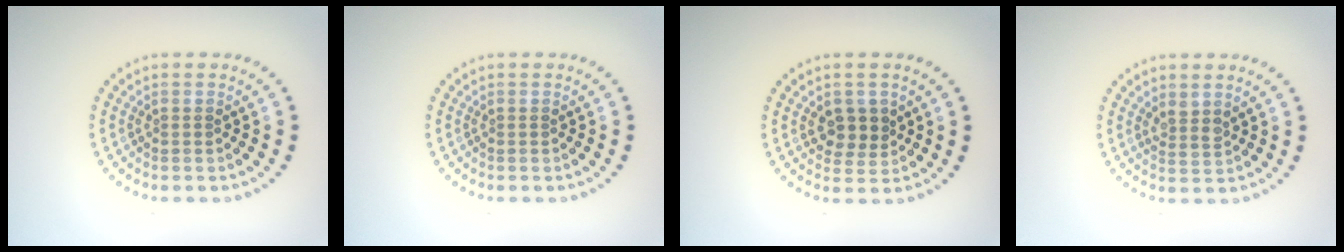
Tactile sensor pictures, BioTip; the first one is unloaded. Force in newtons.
{"total": 0.0}
{"total": 2.5, "press": 2.3, "slide": 0.9}
{"total": 1.3, "press": 1.1, "slide": 0.8}